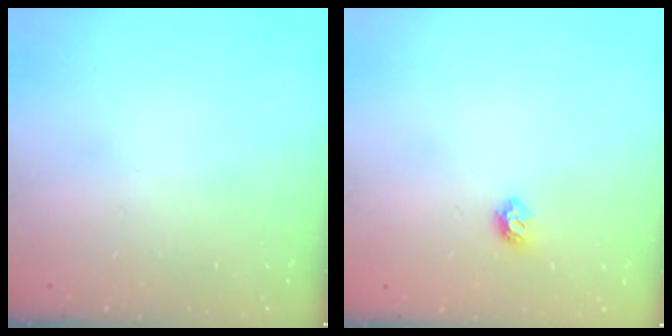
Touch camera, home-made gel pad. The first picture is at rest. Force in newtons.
{"total": 4.9, "press": 4.8, "slide": 0.9}